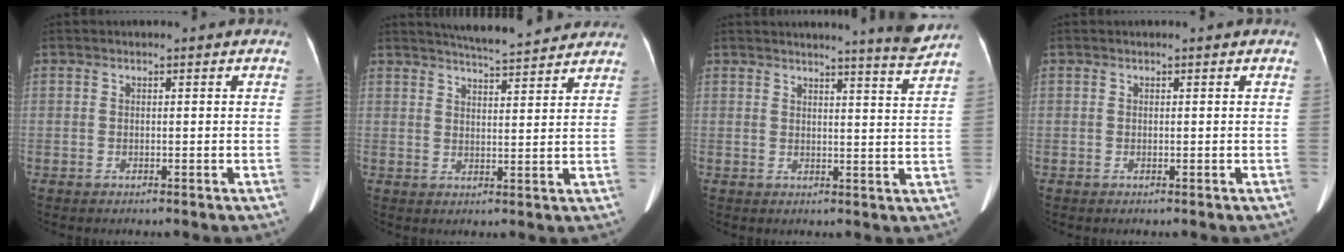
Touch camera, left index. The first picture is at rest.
{"total": 10.9, "force": [10.1, 0.9, 3.8], "torque": [-0.060, 0.010, 0.130]}
{"total": 5.5, "force": [5.1, -1.6, 1.4], "torque": [-0.029, -0.036, 0.056]}
{"total": 0.0}